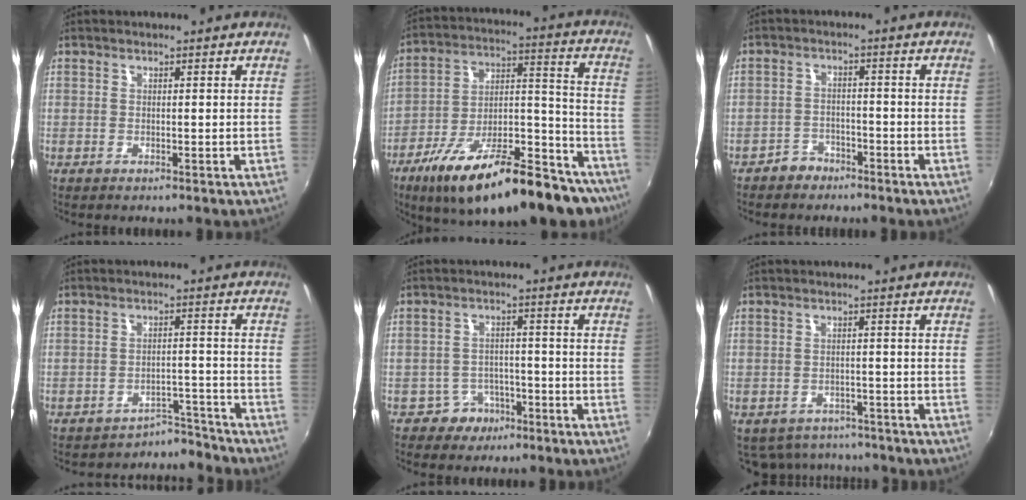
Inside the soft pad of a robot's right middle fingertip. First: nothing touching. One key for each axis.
{"total": 28.6, "fx": -19.8, "fy": 9.7, "fz": 18.2, "tx": -0.267, "ty": -0.003, "tz": -0.287}
{"total": 3.7, "fx": -3.0, "fy": 2.1, "fz": 0.4, "tx": -0.016, "ty": 0.012, "tz": -0.050}
{"total": 5.5, "fx": -5.2, "fy": 1.2, "fz": -1.1, "tx": 0.026, "ty": 0.025, "tz": -0.073}
{"total": 4.8, "fx": -3.2, "fy": 3.5, "fz": 0.3, "tx": -0.010, "ty": 0.019, "tz": -0.046}
{"total": 8.0, "fx": -6.8, "fy": 3.9, "fz": 1.8, "tx": -0.050, "ty": -0.003, "tz": -0.090}